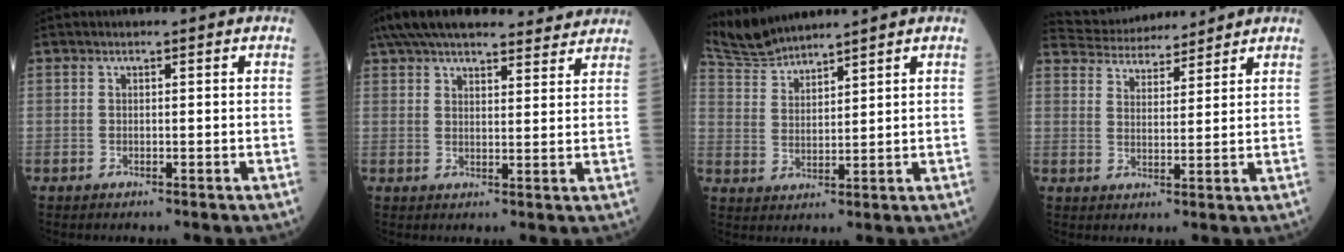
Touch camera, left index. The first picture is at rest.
{"total": 21.5, "force": [18.9, 4.9, 9.0], "torque": [-0.158, 0.049, 0.266]}
{"total": 6.0, "force": [5.9, -0.5, 0.5], "torque": [-0.030, 0.011, 0.130]}
{"total": 10.2, "force": [9.9, 1.4, 2.3], "torque": [-0.048, 0.023, 0.160]}